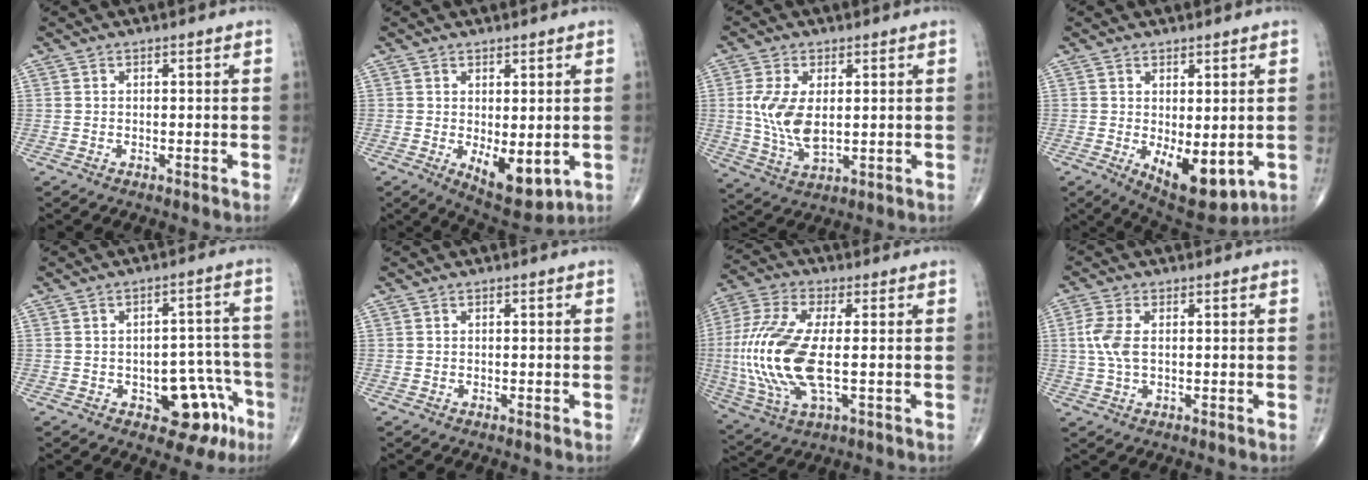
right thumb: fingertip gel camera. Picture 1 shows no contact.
{"total": 7.6, "force": [-1.1, 3.5, 6.7], "torque": [-0.084, -0.018, -0.003]}
{"total": 9.7, "force": [1.0, 5.1, 8.1], "torque": [-0.167, -0.012, 0.029]}
{"total": 10.2, "force": [-1.8, 4.7, 8.8], "torque": [-0.112, -0.020, -0.009]}
{"total": 10.7, "force": [-4.8, 6.2, 7.3], "torque": [-0.045, 0.041, -0.053]}
{"total": 0.0}
{"total": 18.6, "force": [-1.1, 7.6, 17.0], "torque": [-0.398, -0.005, -0.019]}
{"total": 5.2, "force": [0.6, 2.8, 4.4], "torque": [-0.115, 0.008, 0.011]}